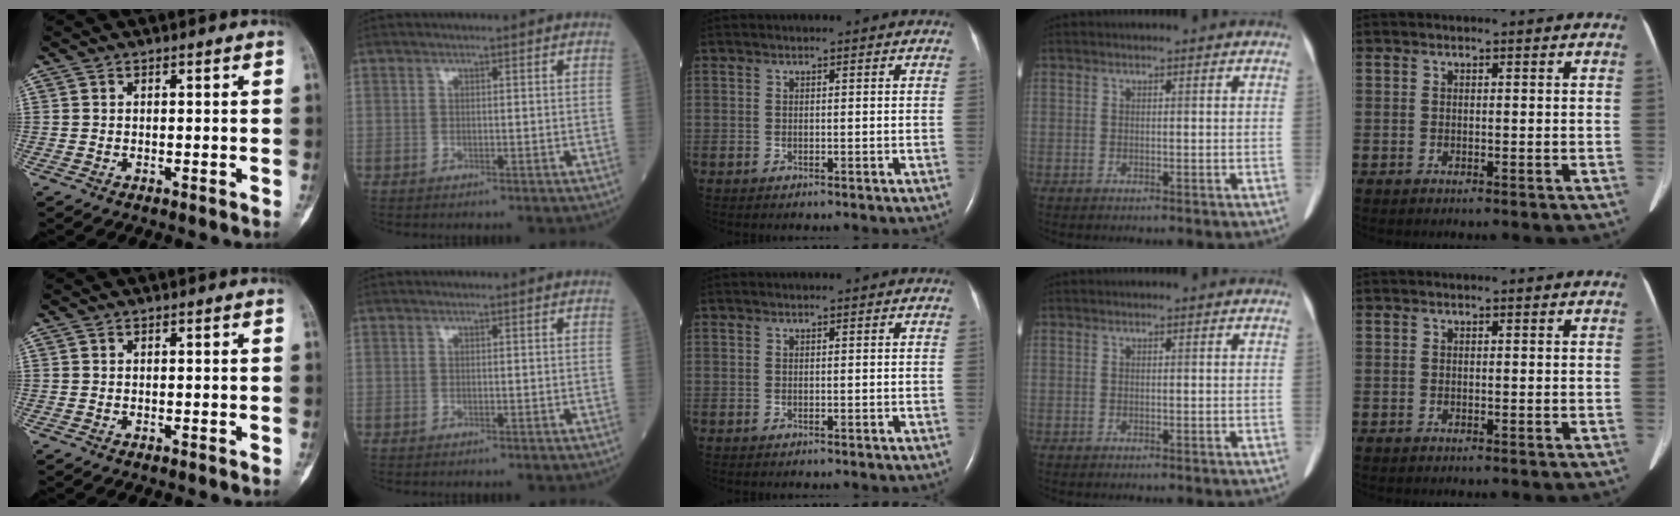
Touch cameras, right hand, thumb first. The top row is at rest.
{}